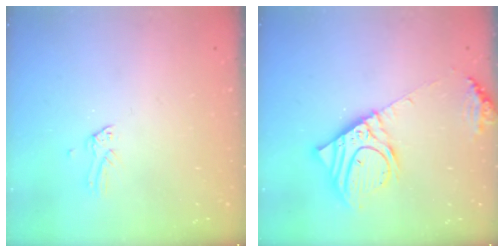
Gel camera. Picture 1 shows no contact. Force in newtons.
{"total": 15.9, "press": 15.6, "slide": 3.1}